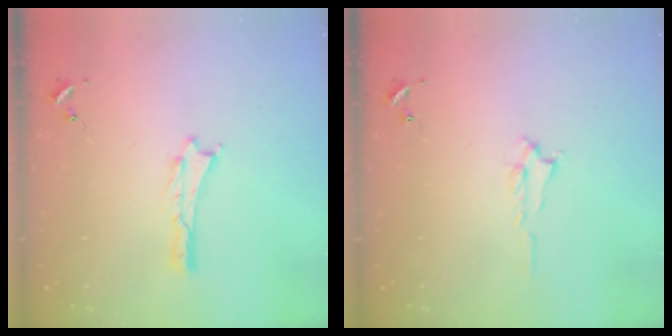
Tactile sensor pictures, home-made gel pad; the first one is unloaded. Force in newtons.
{"total": 0.7, "press": 0.6, "slide": 0.2}